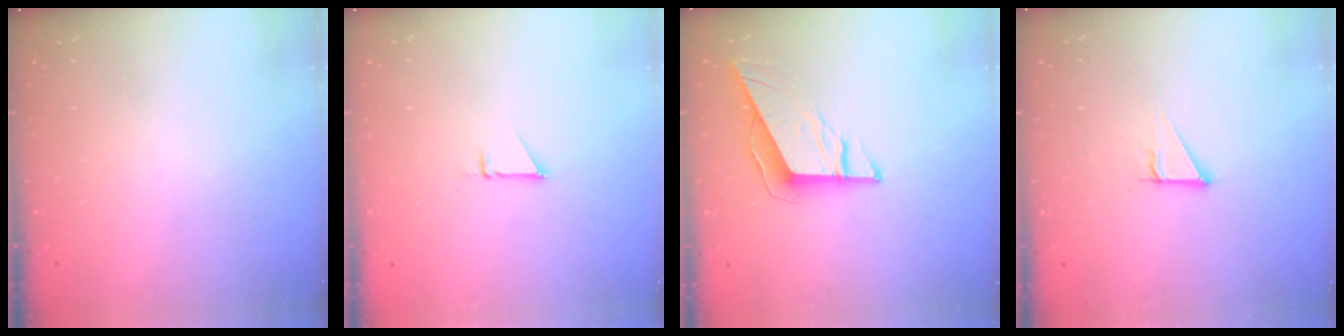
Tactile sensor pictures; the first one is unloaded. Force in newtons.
{"total": 1.5, "press": 1.5, "slide": 0.0}
{"total": 9.0, "press": 9.0, "slide": 1.0}
{"total": 2.9, "press": 2.9, "slide": 0.1}